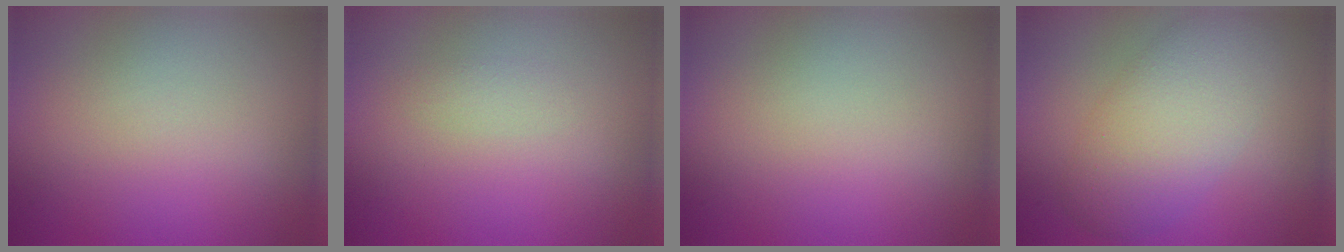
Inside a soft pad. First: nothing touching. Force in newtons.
{"total": 0.8, "press": 0.8, "slide": 0.0}
{"total": 0.0}
{"total": 6.5, "press": 6.4, "slide": 0.6}